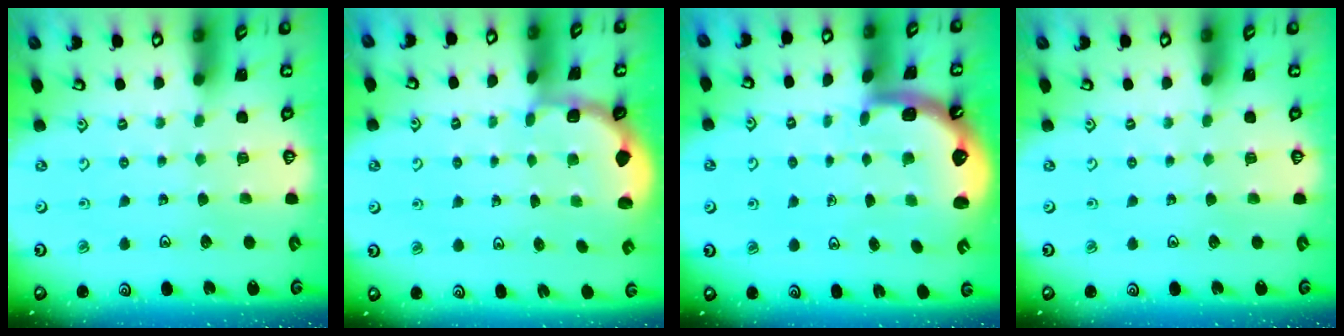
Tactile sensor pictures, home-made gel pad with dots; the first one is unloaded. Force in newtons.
{"total": 1.9, "press": 1.8, "slide": 0.7}
{"total": 1.7, "press": 1.5, "slide": 0.7}
{"total": 0.0}